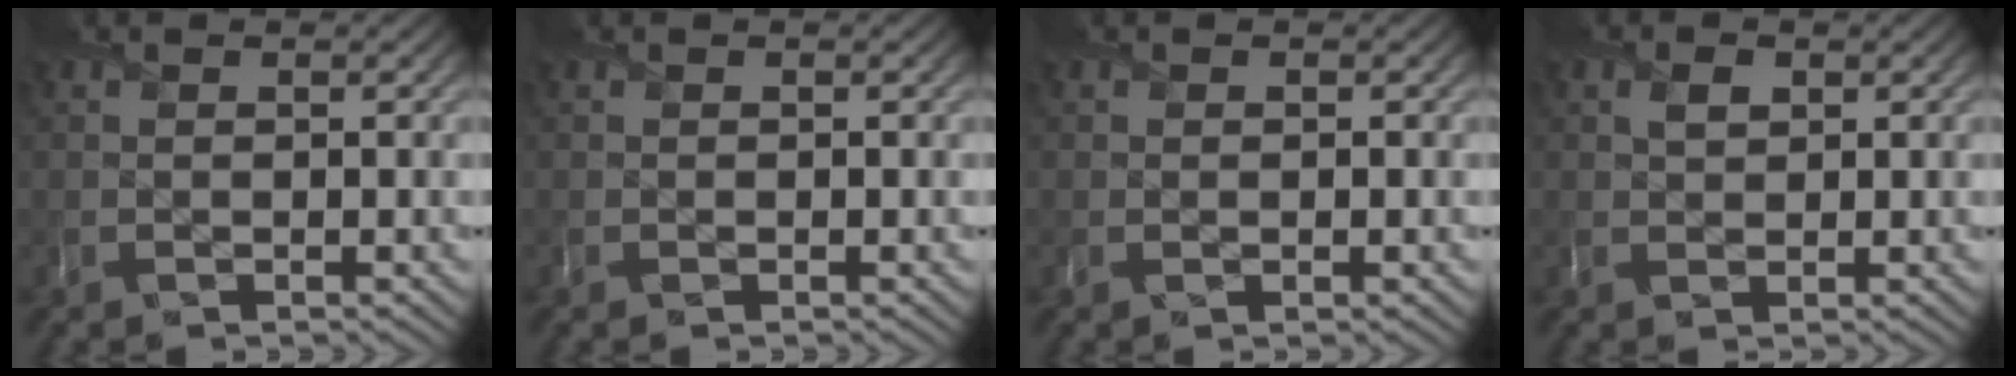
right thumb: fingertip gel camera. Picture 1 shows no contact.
{"total": 0.0}
{"total": 0.0}
{"total": 1.6, "force": [0.7, 1.2, 0.8], "torque": [-0.017, -0.003, 0.013]}